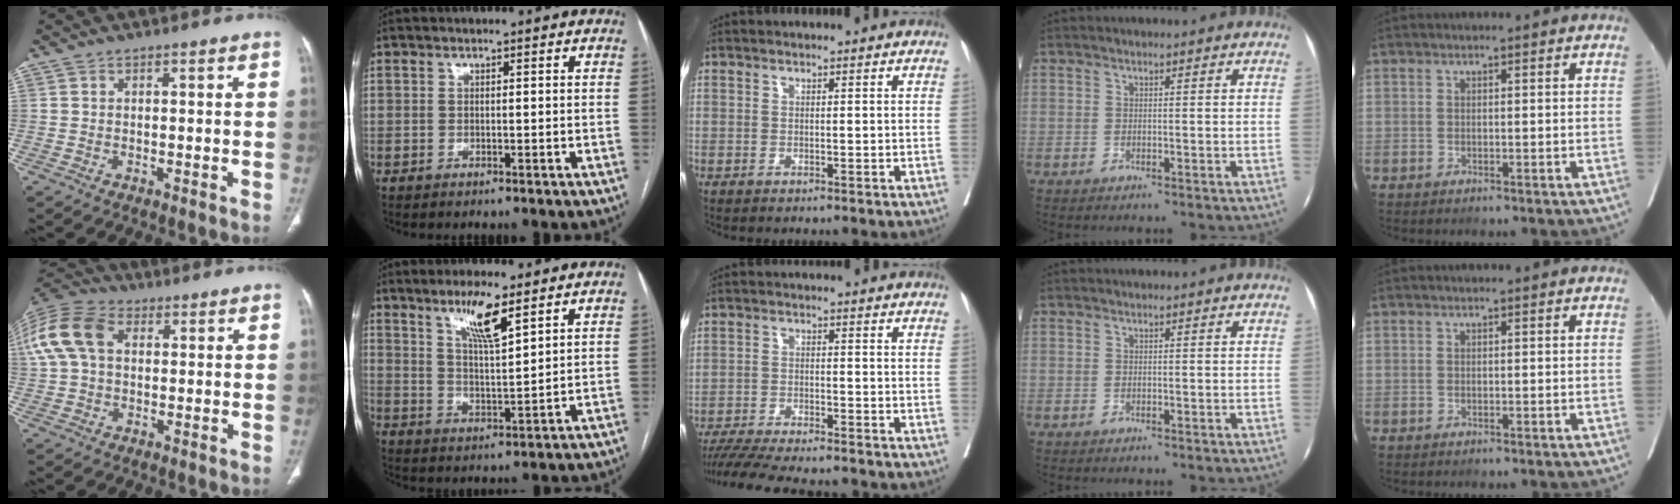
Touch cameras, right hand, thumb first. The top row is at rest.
{"thumb": {"total": 15.8, "force": [3.9, 10.9, 10.8], "torque": [-0.254, 0.037, 0.069]}, "index": {"total": 7.5, "force": [4.8, 0.7, 5.7], "torque": [-0.106, -0.009, 0.089]}, "middle": {"total": 13.3, "force": [-12.0, 1.4, 5.7], "torque": [-0.089, -0.013, -0.181]}}